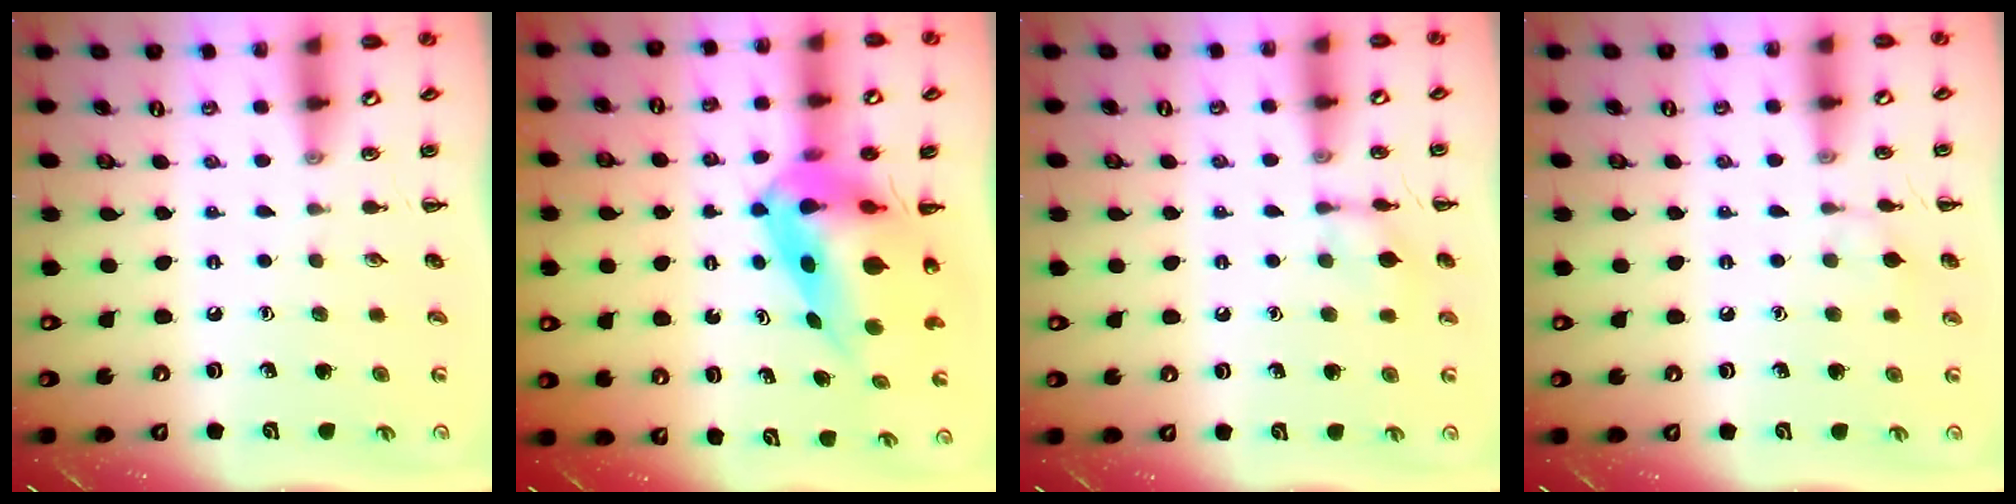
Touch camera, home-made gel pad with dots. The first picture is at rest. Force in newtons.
{"total": 11.2, "press": 10.7, "slide": 3.1}
{"total": 7.7, "press": 7.6, "slide": 1.3}
{"total": 6.1, "press": 5.8, "slide": 1.9}